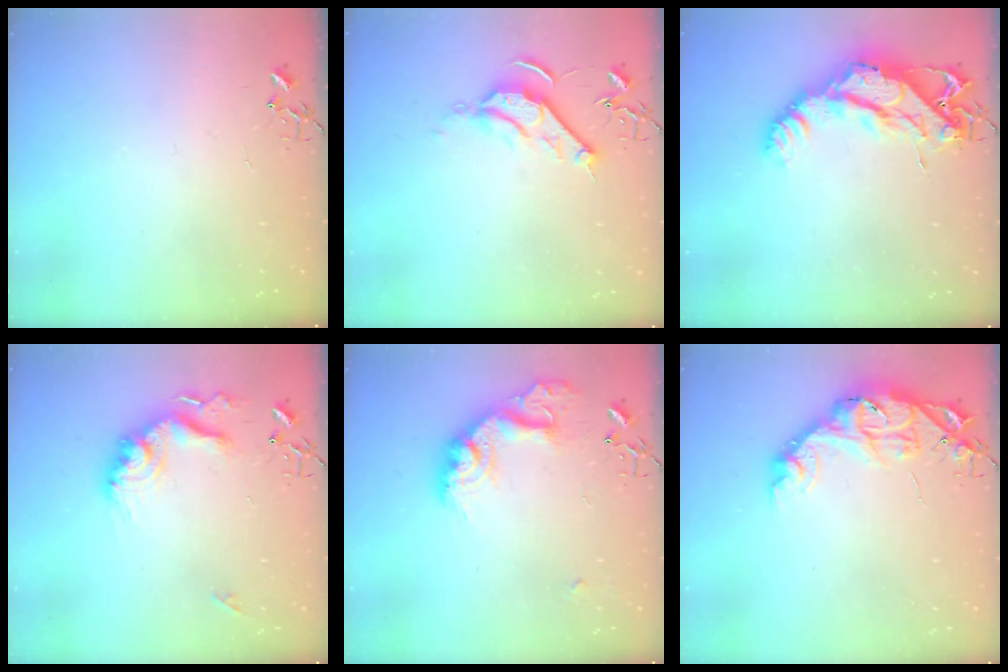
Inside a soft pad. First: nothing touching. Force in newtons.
{"total": 9.8, "press": 9.7, "slide": 1.3}
{"total": 15.1, "press": 15.0, "slide": 1.6}
{"total": 18.3, "press": 18.2, "slide": 2.0}
{"total": 19.6, "press": 19.6, "slide": 1.4}
{"total": 12.7, "press": 12.7, "slide": 0.9}